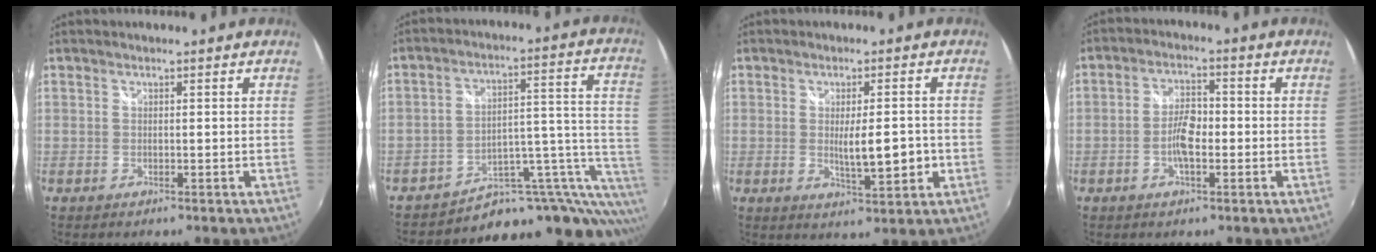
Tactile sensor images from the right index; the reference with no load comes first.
{"total": 19.9, "force": [-15.4, 7.5, 10.0], "torque": [-0.097, 0.022, -0.215]}
{"total": 6.9, "force": [-0.8, 1.6, 6.7], "torque": [-0.108, -0.011, -0.003]}
{"total": 5.1, "force": [-1.2, 2.2, 4.4], "torque": [-0.086, 0.011, -0.021]}